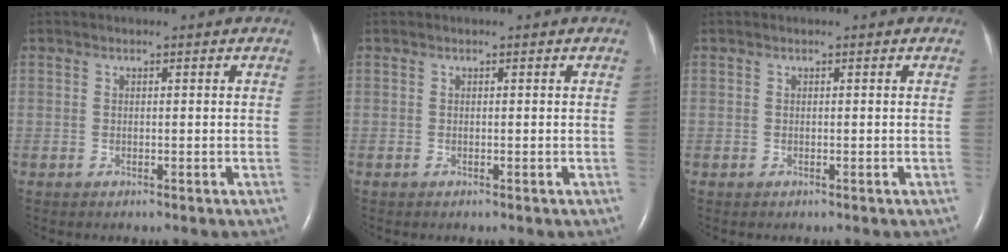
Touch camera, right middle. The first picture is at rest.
{"total": 0.0}
{"total": 0.0}